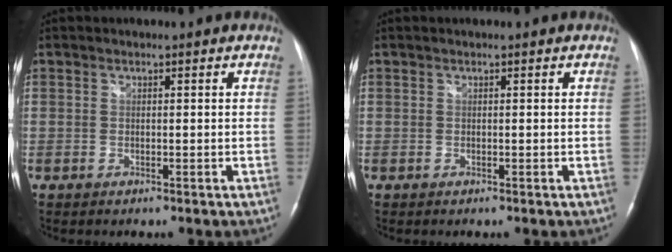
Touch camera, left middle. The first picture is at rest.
{"total": 0.0}